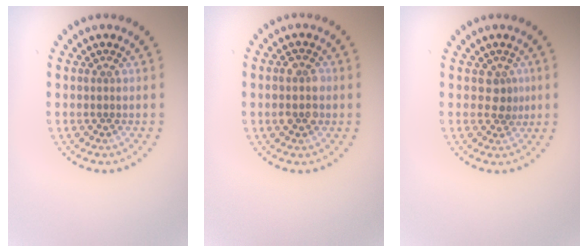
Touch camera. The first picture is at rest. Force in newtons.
{"total": 2.3, "press": 2.2, "slide": 0.2}
{"total": 1.6, "press": 1.3, "slide": 0.9}